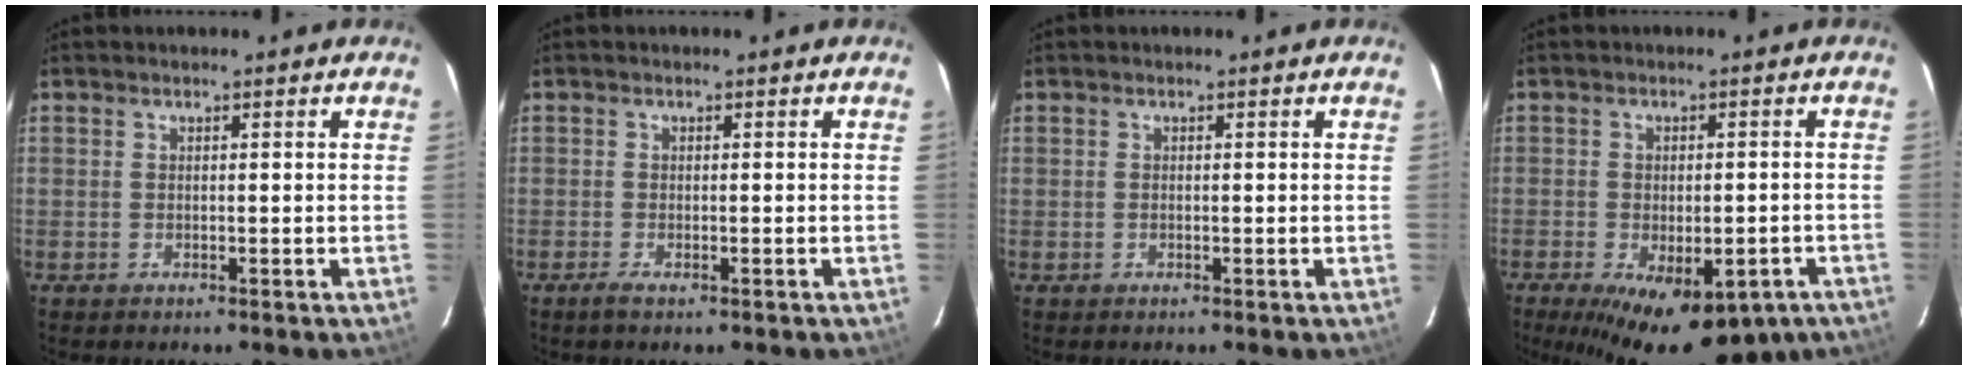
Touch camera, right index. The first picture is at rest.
{"total": 1.9, "force": [-1.2, 0.5, 1.4], "torque": [-0.029, -0.005, -0.022]}
{"total": 0.0}
{"total": 18.0, "force": [-11.3, 8.3, 11.2], "torque": [-0.195, -0.026, -0.141]}